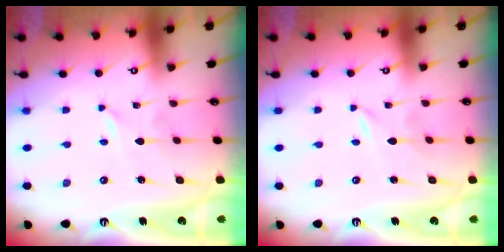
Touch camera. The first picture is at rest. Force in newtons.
{"total": 0.0}